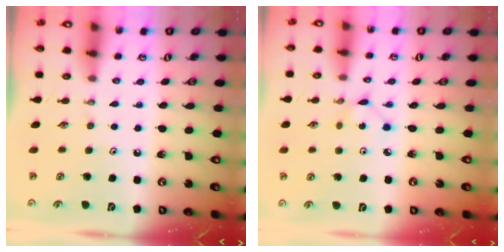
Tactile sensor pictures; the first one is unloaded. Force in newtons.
{"total": 1.2, "press": 1.2, "slide": 0.1}